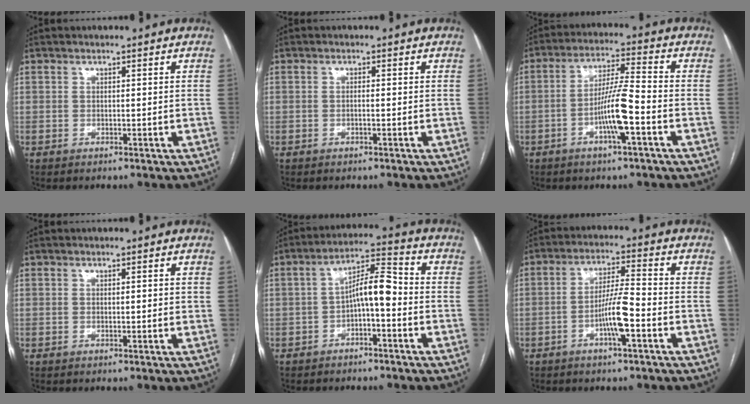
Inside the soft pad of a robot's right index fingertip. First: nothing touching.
{"total": 0.7, "force": [-0.1, 0.0, 0.6], "torque": [-0.012, 0.001, -0.001]}
{"total": 8.4, "force": [-3.0, 0.2, 7.9], "torque": [-0.152, 0.005, -0.055]}
{"total": 1.1, "force": [0.2, 0.2, 1.1], "torque": [-0.016, 0.001, 0.001]}
{"total": 7.2, "force": [-1.5, 1.8, 6.8], "torque": [-0.117, 0.029, -0.026]}
{"total": 6.8, "force": [-2.5, 0.3, 6.3], "torque": [-0.123, 0.005, -0.045]}